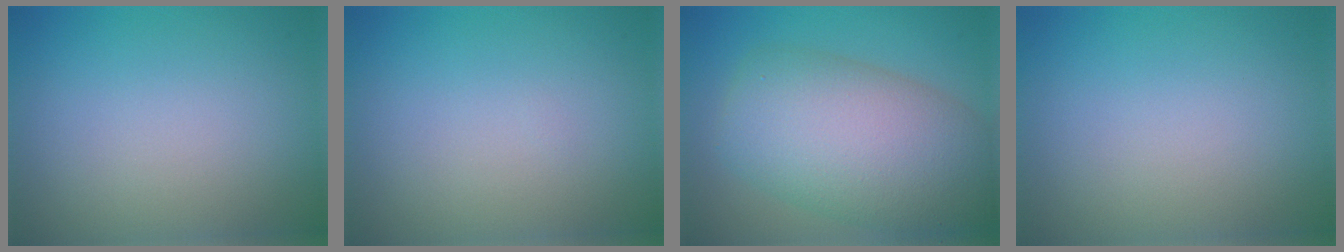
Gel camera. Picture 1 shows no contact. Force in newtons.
{"total": 0.0}
{"total": 11.3, "press": 11.3, "slide": 0.8}
{"total": 0.0}